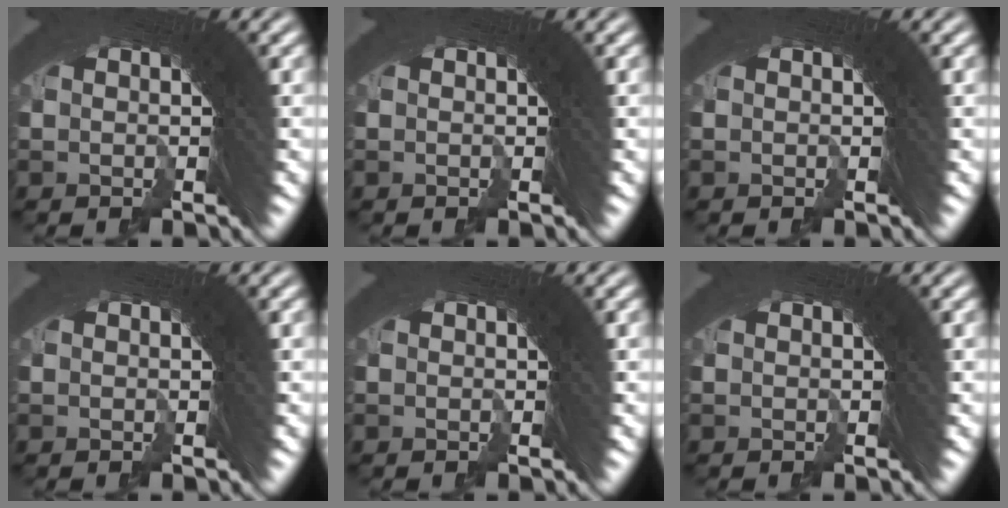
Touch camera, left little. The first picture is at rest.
{"total": 0.0}
{"total": 0.0}
{"total": 0.0}
{"total": 0.0}
{"total": 0.0}